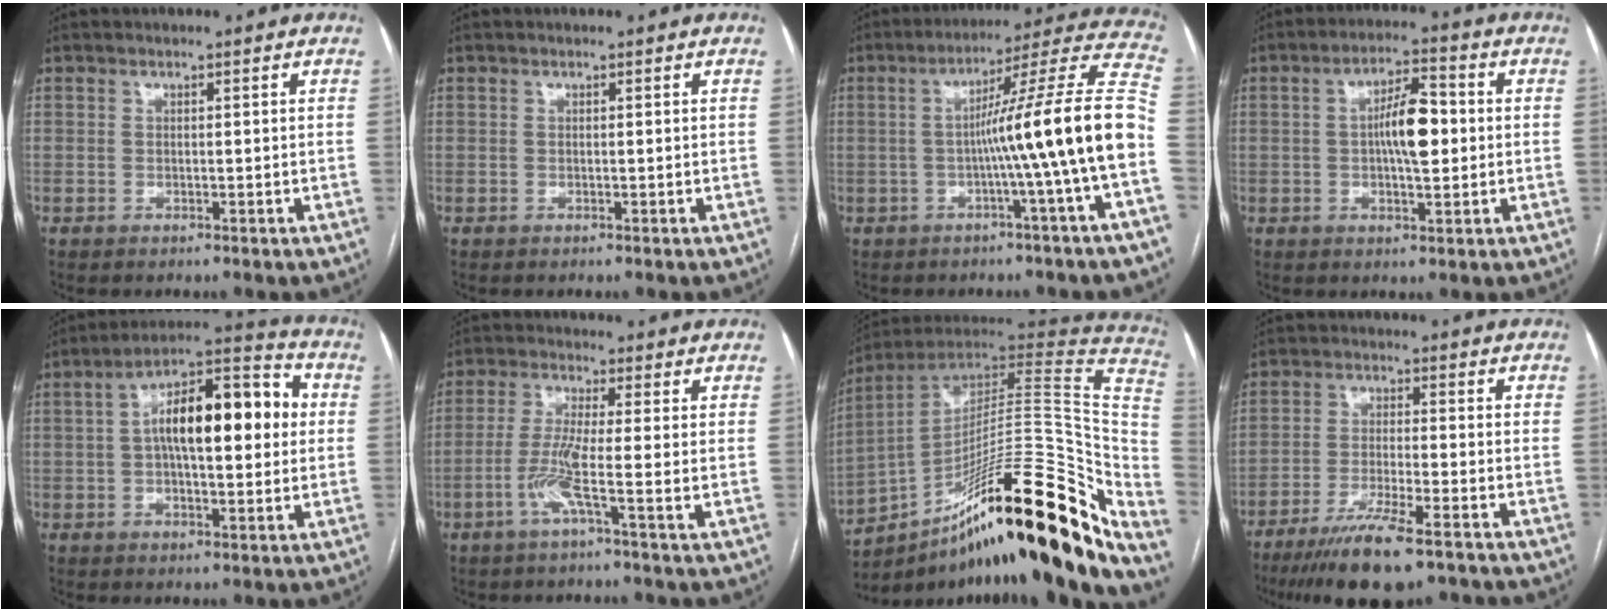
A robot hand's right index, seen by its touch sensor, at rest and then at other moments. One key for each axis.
{"total": 0.0}
{"total": 16.5, "fx": -3.0, "fy": -2.7, "fz": 16.0, "tx": -0.220, "ty": 0.024, "tz": -0.057}
{"total": 7.5, "fx": 0.2, "fy": 1.9, "fz": 7.2, "tx": -0.130, "ty": 0.014, "tz": 0.002}
{"total": 16.1, "fx": 1.9, "fy": 5.2, "fz": 15.1, "tx": -0.243, "ty": 0.040, "tz": 0.024}
{"total": 6.0, "fx": -1.8, "fy": -0.8, "fz": 5.7, "tx": -0.116, "ty": -0.010, "tz": -0.041}
{"total": 35.7, "fx": -20.2, "fy": 5.2, "fz": 29.0, "tx": -0.312, "ty": 0.015, "tz": -0.309}
{"total": 10.9, "fx": -7.8, "fy": 0.8, "fz": 7.6, "tx": -0.132, "ty": -0.028, "tz": -0.131}